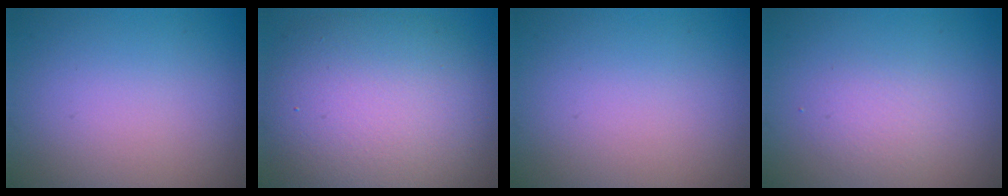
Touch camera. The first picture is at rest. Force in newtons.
{"total": 11.2, "press": 11.2, "slide": 0.7}
{"total": 0.0}
{"total": 1.6, "press": 1.6, "slide": 0.1}